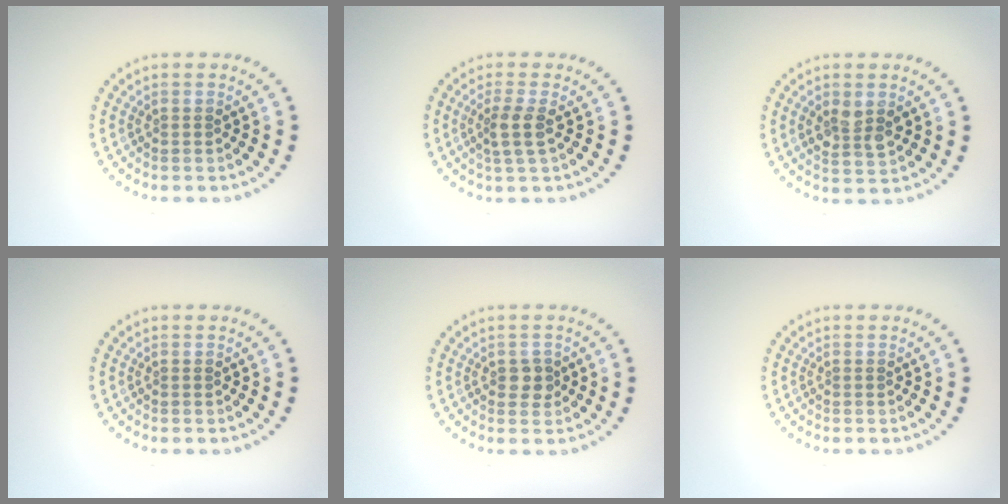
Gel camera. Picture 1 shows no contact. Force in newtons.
{"total": 2.1, "press": 1.7, "slide": 1.1}
{"total": 2.8, "press": 2.7, "slide": 0.5}
{"total": 0.0}
{"total": 1.6, "press": 1.6, "slide": 0.2}
{"total": 0.0}